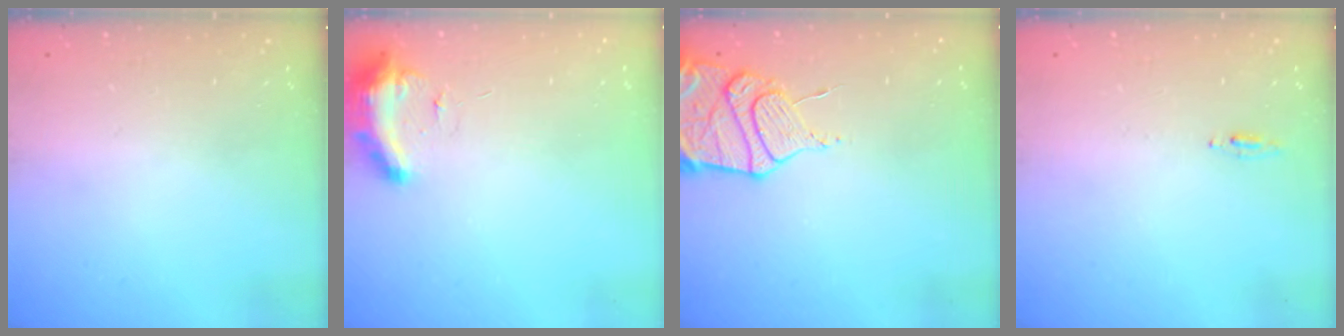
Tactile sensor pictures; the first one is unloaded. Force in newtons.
{"total": 9.1, "press": 9.1, "slide": 1.0}
{"total": 13.5, "press": 13.4, "slide": 1.0}
{"total": 4.6, "press": 4.4, "slide": 1.6}